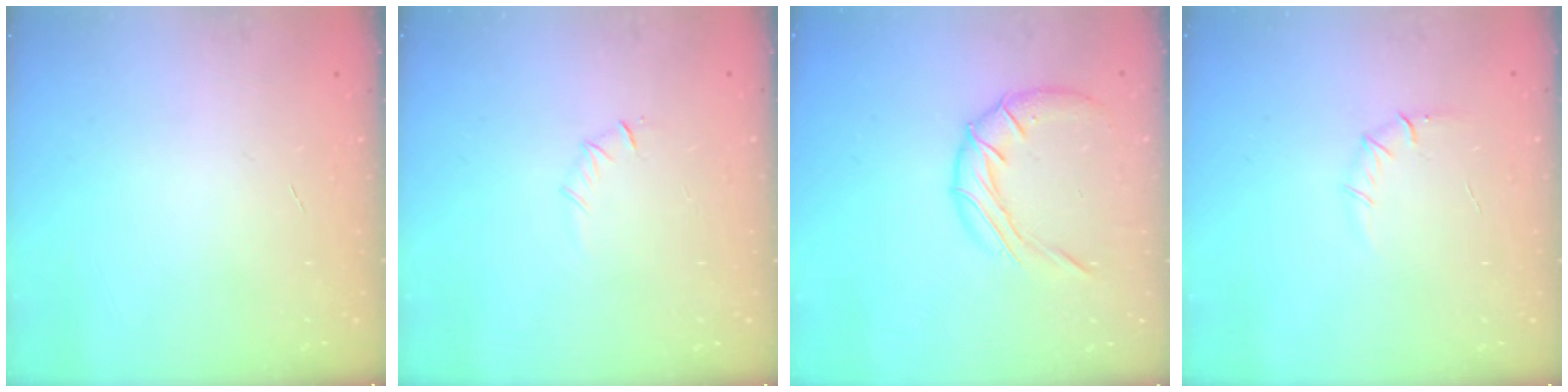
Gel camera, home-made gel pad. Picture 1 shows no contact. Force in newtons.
{"total": 4.0, "press": 3.9, "slide": 1.1}
{"total": 10.6, "press": 10.6, "slide": 1.0}
{"total": 6.1, "press": 5.7, "slide": 2.1}